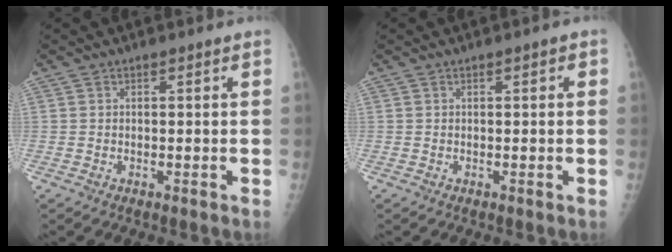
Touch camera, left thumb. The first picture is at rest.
{"total": 0.9, "force": [0.2, 0.4, 0.7], "torque": [-0.005, 0.003, -0.001]}